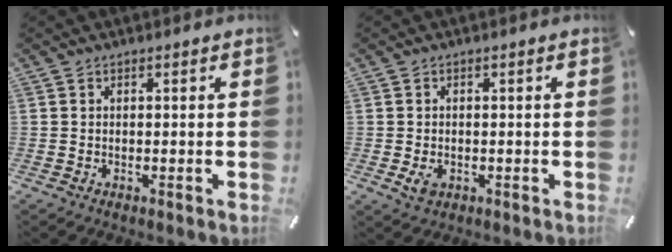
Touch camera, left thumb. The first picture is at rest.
{"total": 2.7, "force": [-0.7, 2.1, 1.6], "torque": [-0.034, 0.000, -0.012]}